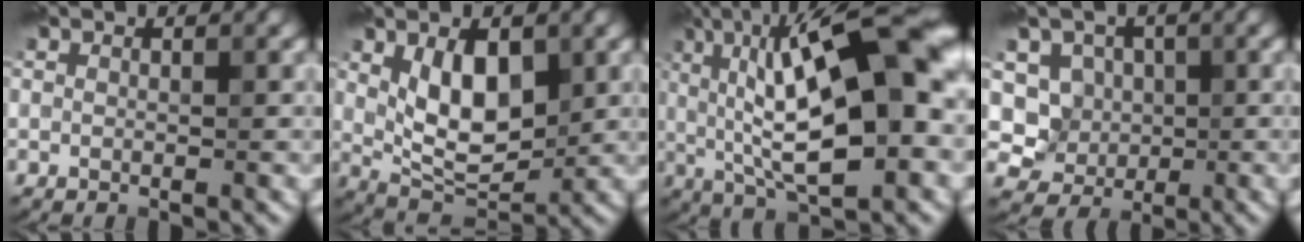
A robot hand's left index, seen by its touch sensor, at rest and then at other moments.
{"total": 6.7, "force": [1.6, 3.5, 5.5], "torque": [-0.092, -0.006, 0.031]}
{"total": 16.2, "force": [2.6, 5.2, 15.1], "torque": [-0.228, 0.023, 0.032]}
{"total": 3.8, "force": [0.5, 3.6, 1.2], "torque": [-0.017, -0.006, 0.003]}